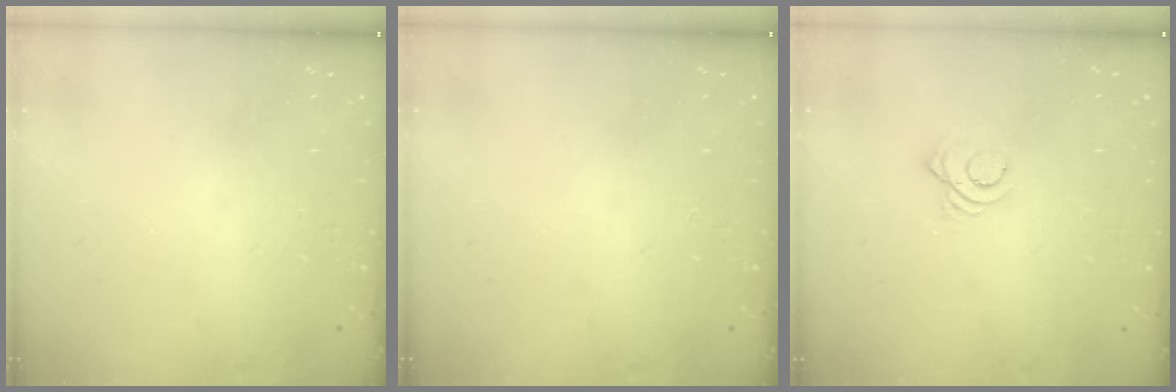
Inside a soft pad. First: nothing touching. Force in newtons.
{"total": 0.0}
{"total": 3.1, "press": 3.1, "slide": 0.3}